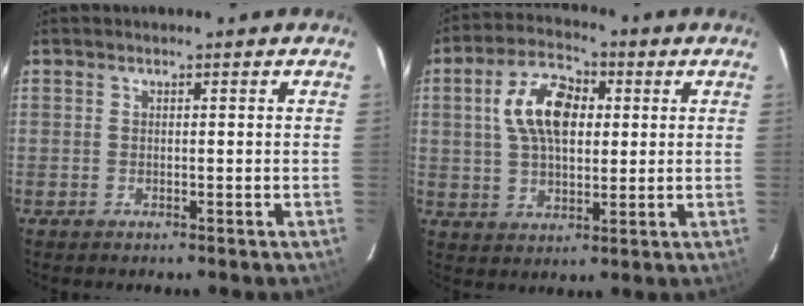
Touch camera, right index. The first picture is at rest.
{"total": 11.5, "force": [2.5, 6.6, 9.1], "torque": [-0.173, 0.025, 0.044]}